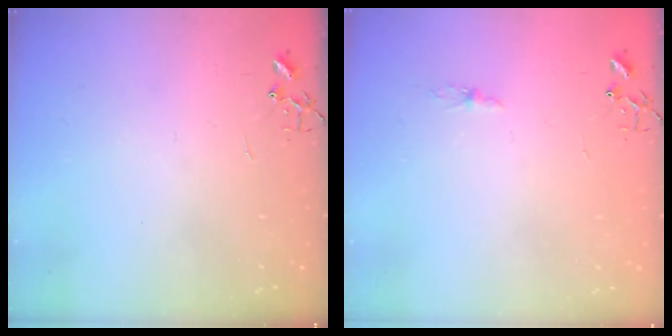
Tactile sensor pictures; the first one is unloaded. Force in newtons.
{"total": 2.2, "press": 2.2, "slide": 0.3}